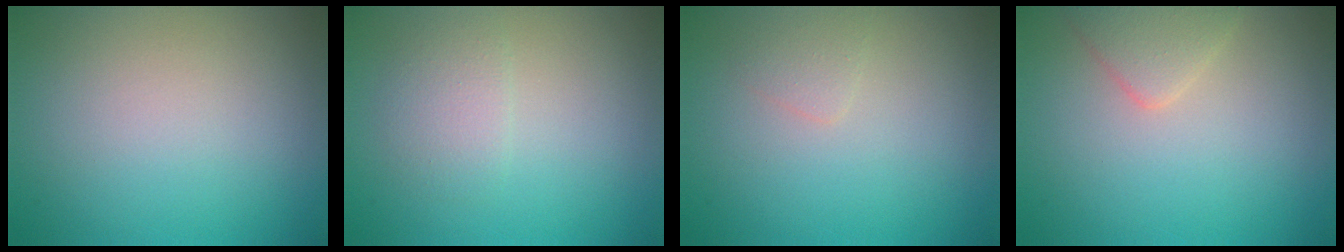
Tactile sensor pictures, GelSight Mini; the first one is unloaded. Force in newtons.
{"total": 1.8, "press": 1.8, "slide": 0.1}
{"total": 0.9, "press": 0.9, "slide": 0.1}
{"total": 2.2, "press": 2.2, "slide": 0.2}